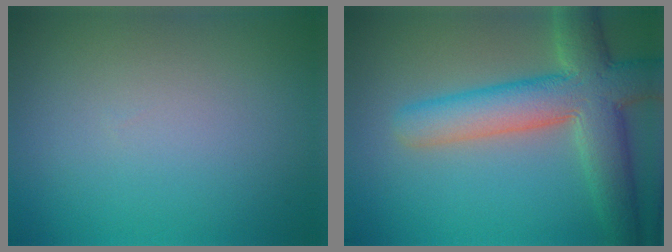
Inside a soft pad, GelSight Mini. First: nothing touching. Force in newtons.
{"total": 8.4, "press": 8.4, "slide": 0.5}